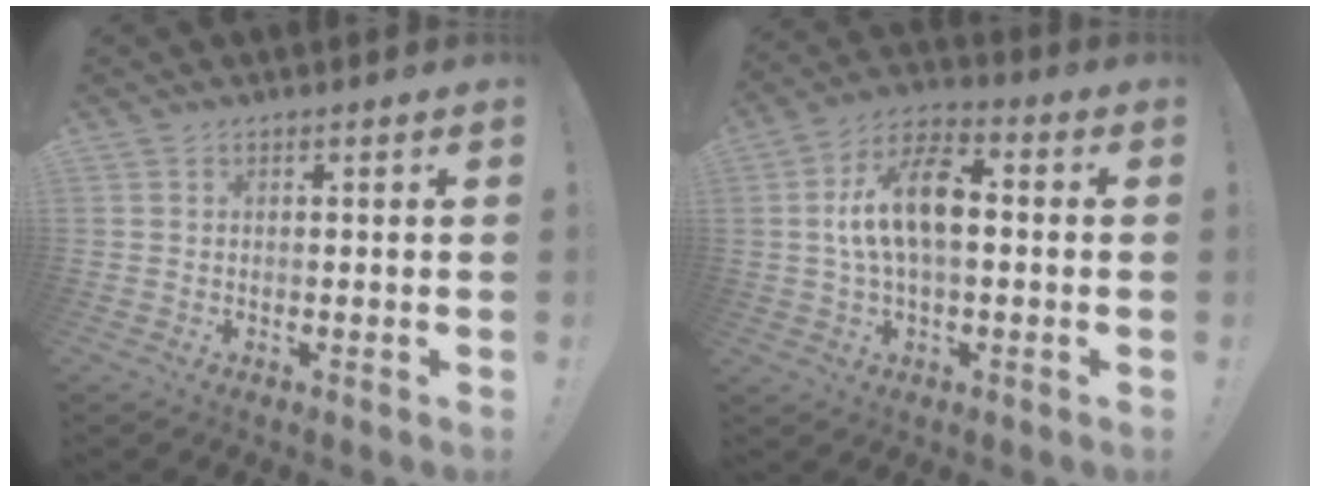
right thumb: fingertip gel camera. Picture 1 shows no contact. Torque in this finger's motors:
{"motor_torque": [0.76, 0.80, 0.15, 0.11, 0.28]}